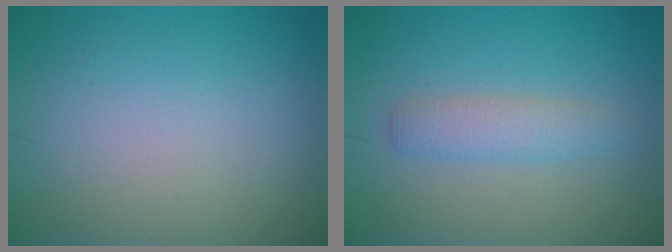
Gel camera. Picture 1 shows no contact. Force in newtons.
{"total": 2.4, "press": 2.4, "slide": 0.1}